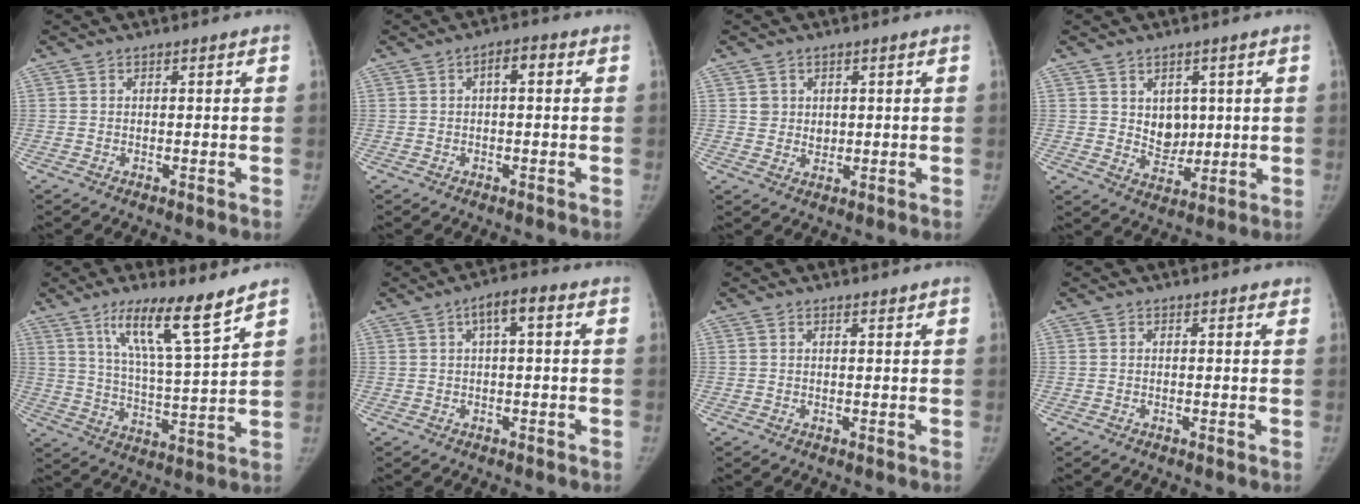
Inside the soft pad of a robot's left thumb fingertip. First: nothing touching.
{"total": 3.1, "force": [0.6, 1.3, 2.7], "torque": [-0.040, 0.010, 0.004]}
{"total": 3.0, "force": [1.0, 2.7, 0.7], "torque": [0.005, -0.005, 0.020]}
{"total": 6.1, "force": [1.4, 4.8, 3.6], "torque": [-0.024, -0.015, 0.032]}
{"total": 12.9, "force": [8.9, 1.3, 9.3], "torque": [-0.152, -0.060, 0.157]}
{"total": 4.3, "force": [1.1, 1.3, 3.9], "torque": [-0.064, 0.015, 0.013]}
{"total": 0.7, "force": [0.6, 0.1, 0.3], "torque": [-0.007, -0.005, 0.011]}
{"total": 0.6, "force": [0.5, 0.3, 0.2], "torque": [-0.002, -0.003, 0.003]}